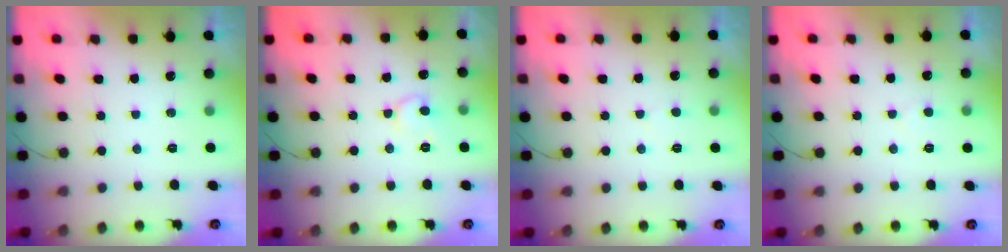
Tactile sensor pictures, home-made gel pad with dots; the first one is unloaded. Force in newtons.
{"total": 6.7, "press": 6.7, "slide": 0.5}
{"total": 2.7, "press": 2.7, "slide": 0.2}
{"total": 2.6, "press": 2.6, "slide": 0.2}